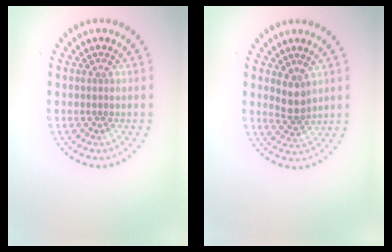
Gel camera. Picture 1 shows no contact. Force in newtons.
{"total": 2.1, "press": 1.7, "slide": 1.2}